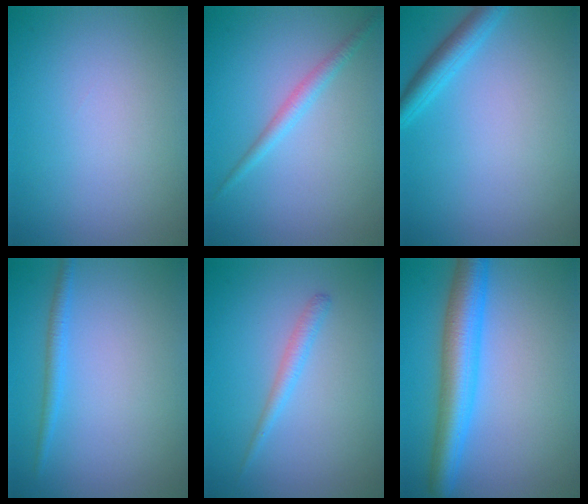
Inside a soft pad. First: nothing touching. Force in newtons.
{"total": 1.8, "press": 1.8, "slide": 0.0}
{"total": 2.7, "press": 2.7, "slide": 0.1}
{"total": 1.5, "press": 1.5, "slide": 0.1}
{"total": 1.5, "press": 1.5, "slide": 0.2}
{"total": 6.6, "press": 6.6, "slide": 0.2}